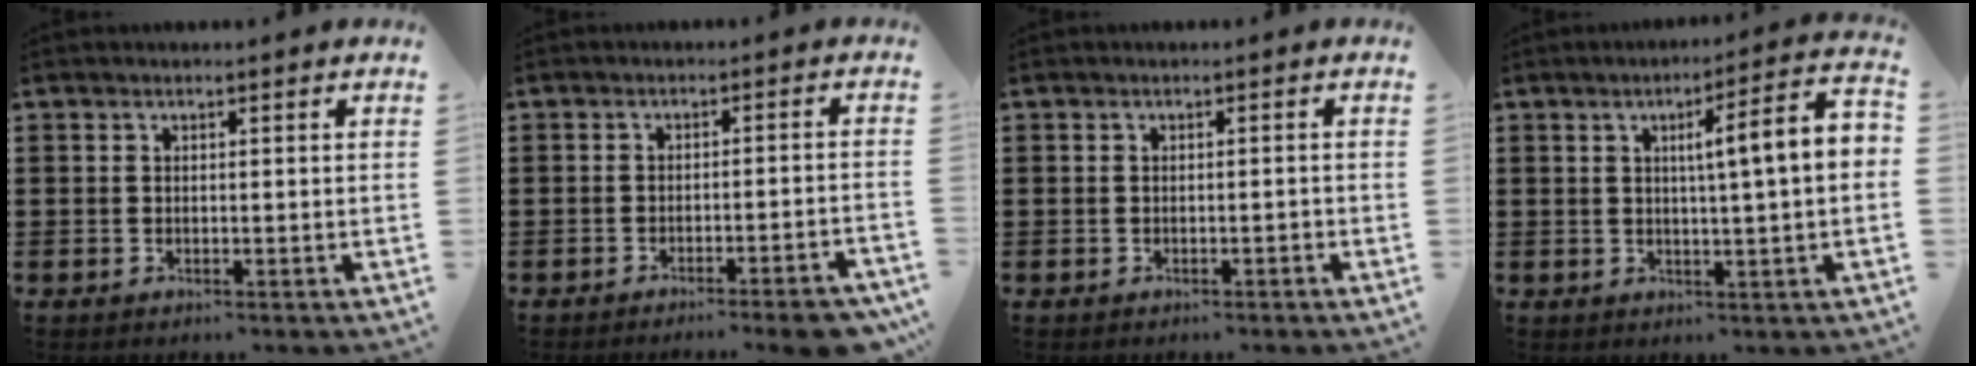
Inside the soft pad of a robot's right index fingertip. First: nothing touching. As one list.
[{"total": 3.8, "force": [-3.2, -0.1, 2.0], "torque": [-0.030, -0.007, -0.059]}, {"total": 0.6, "force": [-0.4, 0.1, 0.4], "torque": [-0.010, -0.002, -0.008]}, {"total": 6.6, "force": [0.6, -0.2, 6.6], "torque": [-0.108, -0.014, -0.002]}]